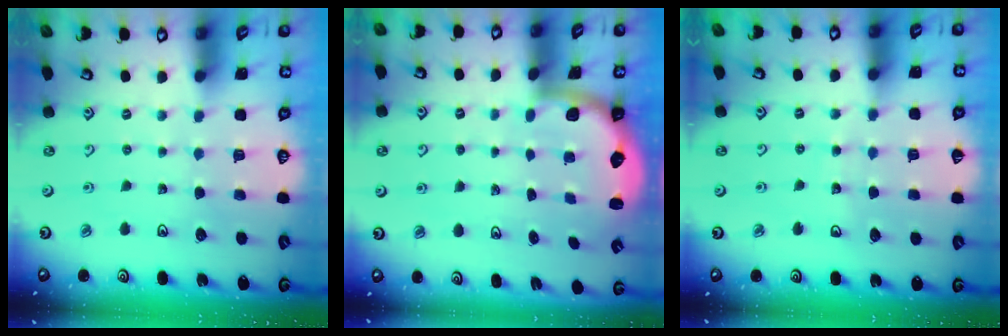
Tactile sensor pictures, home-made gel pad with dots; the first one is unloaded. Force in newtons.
{"total": 2.3, "press": 2.0, "slide": 1.2}
{"total": 6.1, "press": 6.1, "slide": 0.6}